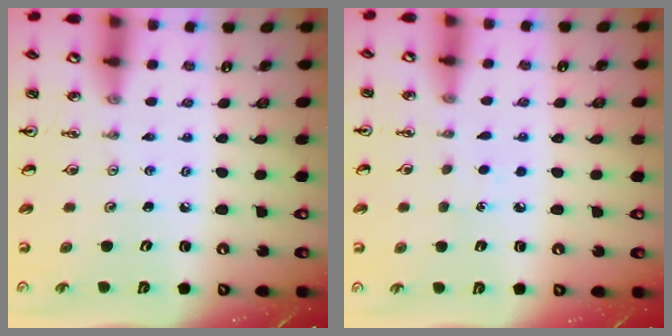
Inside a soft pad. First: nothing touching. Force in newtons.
{"total": 3.3, "press": 3.3, "slide": 0.4}